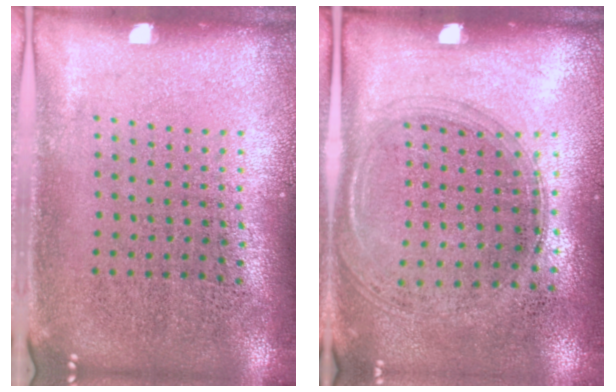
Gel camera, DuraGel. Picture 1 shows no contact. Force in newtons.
{"total": 1.3, "press": 1.2, "slide": 0.5}